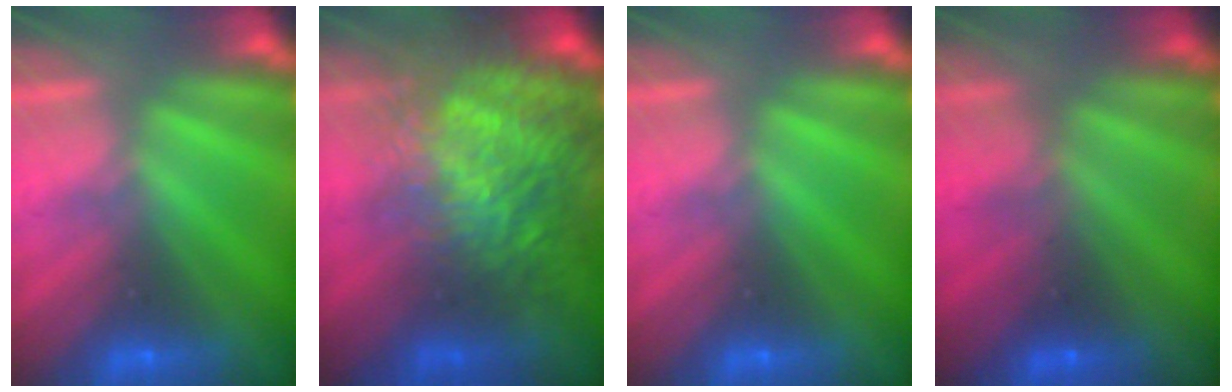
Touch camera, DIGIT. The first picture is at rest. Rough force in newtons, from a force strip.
{"total": 7.8}
{"total": 0.0}
{"total": 2.9}